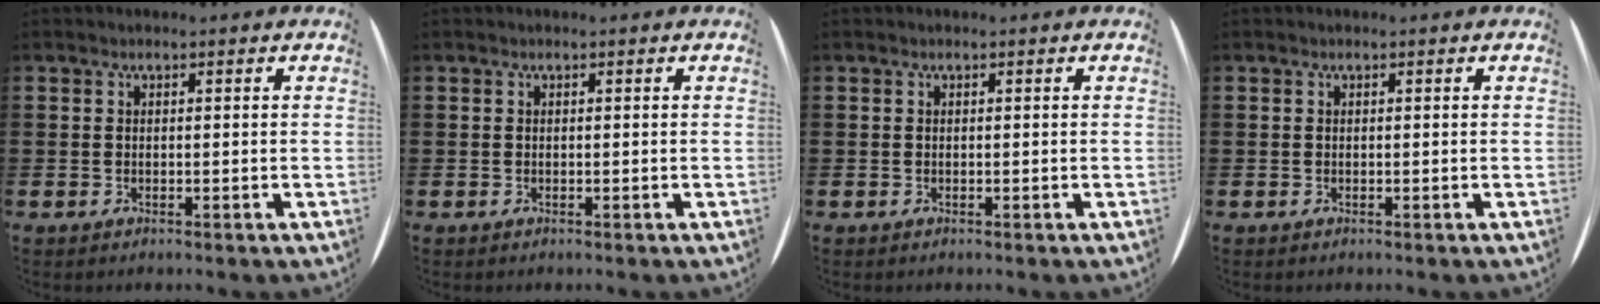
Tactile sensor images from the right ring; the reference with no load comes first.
{"total": 0.0}
{"total": 0.0}
{"total": 0.0}